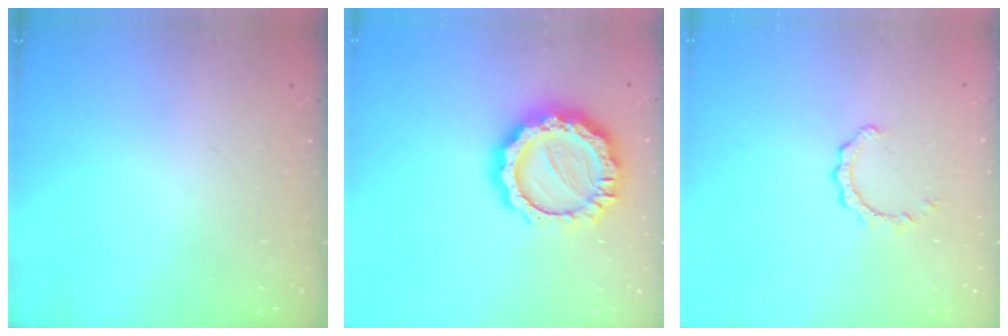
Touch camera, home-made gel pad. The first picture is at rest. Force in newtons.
{"total": 16.2, "press": 16.1, "slide": 1.3}
{"total": 2.6, "press": 2.6, "slide": 0.2}